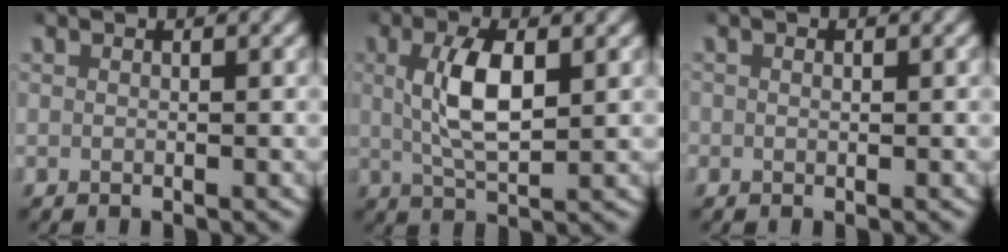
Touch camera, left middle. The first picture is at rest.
{"total": 4.6, "force": [0.9, 1.5, 4.2], "torque": [-0.084, -0.007, 0.021]}
{"total": 0.6, "force": [0.1, 0.5, 0.3], "torque": [-0.002, -0.001, 0.001]}